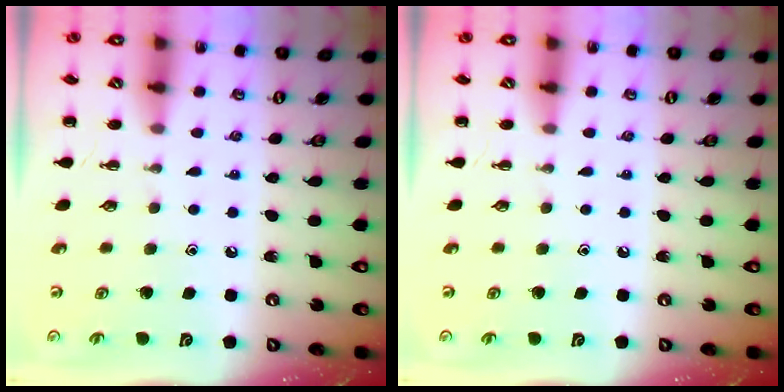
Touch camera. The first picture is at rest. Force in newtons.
{"total": 0.0}